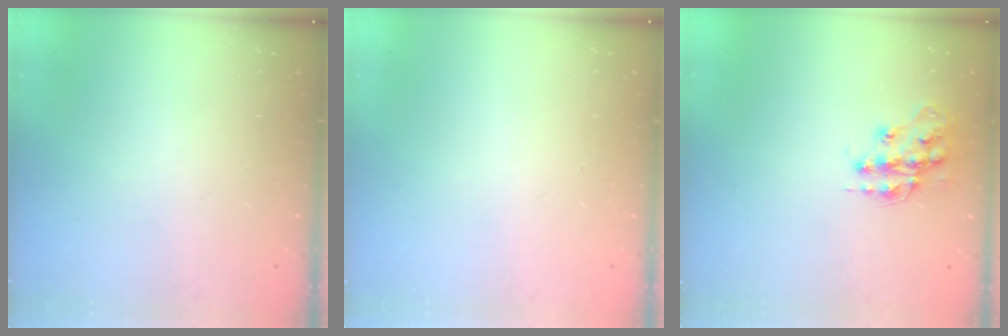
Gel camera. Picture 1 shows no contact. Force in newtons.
{"total": 0.0}
{"total": 13.5, "press": 13.5, "slide": 0.8}